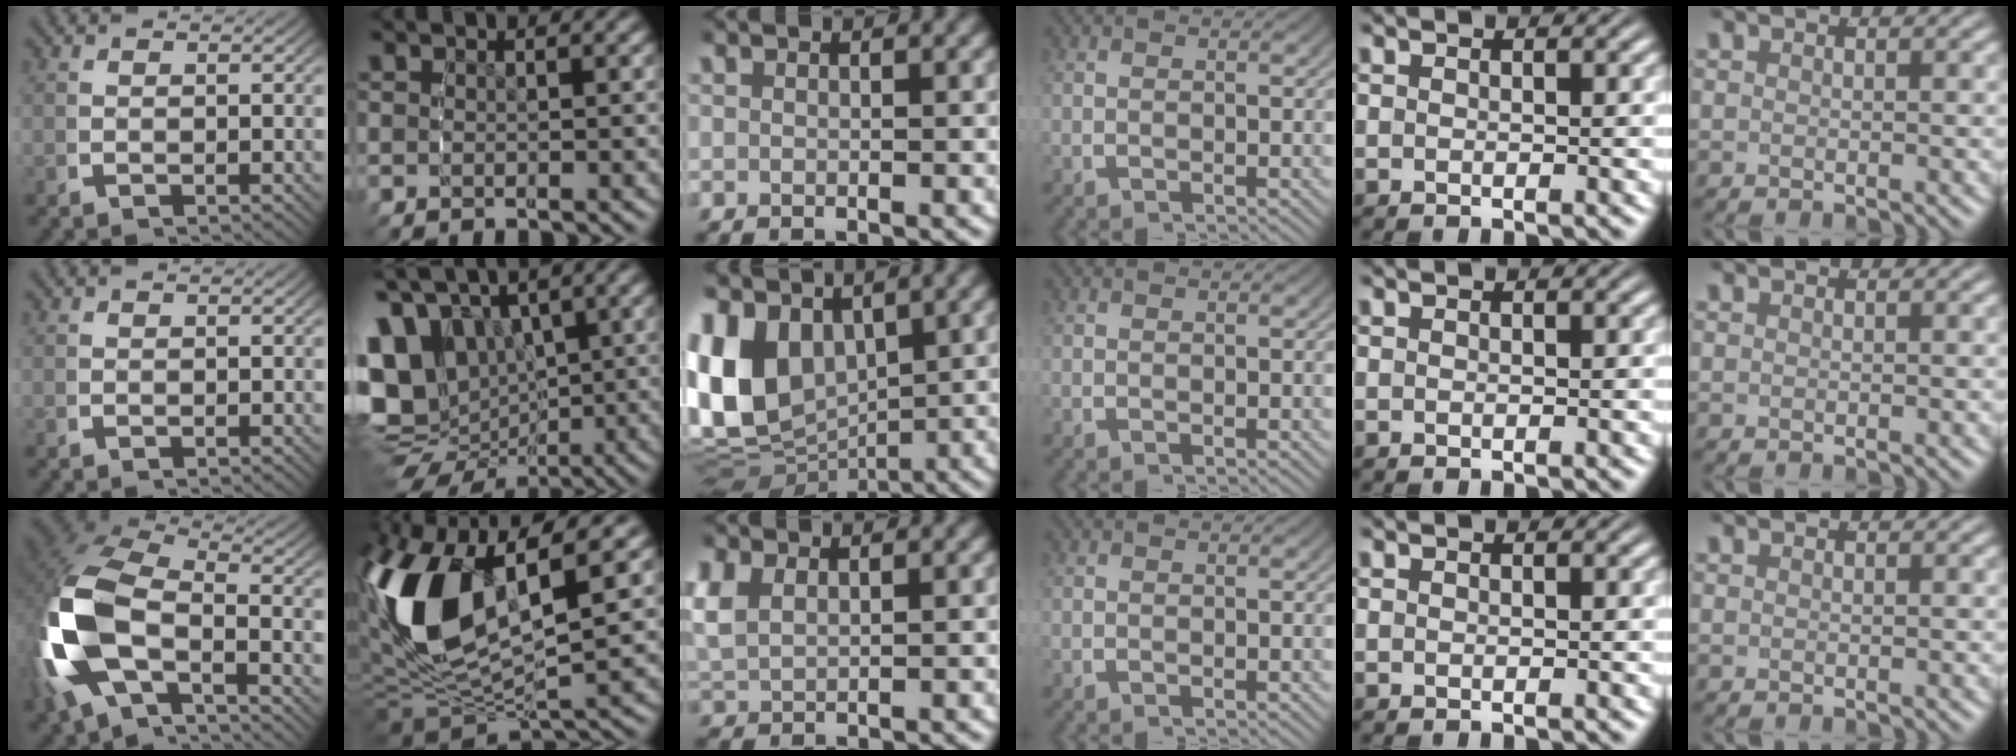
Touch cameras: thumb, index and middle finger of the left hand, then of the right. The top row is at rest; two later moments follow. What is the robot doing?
{"motion": "lift_and_place", "object": "pen"}